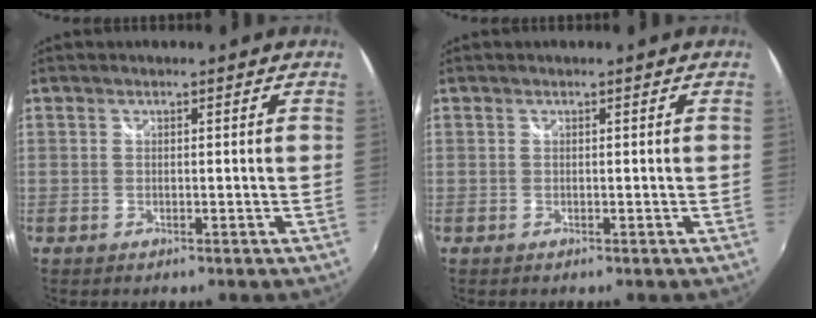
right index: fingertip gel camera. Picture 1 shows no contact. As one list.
[{"total": 0.0}]